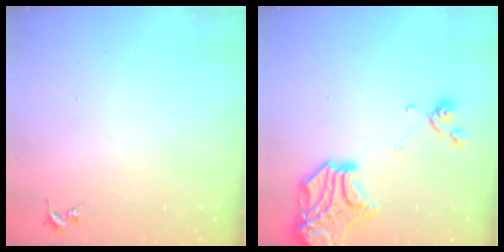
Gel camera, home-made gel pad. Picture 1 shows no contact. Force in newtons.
{"total": 15.9, "press": 15.6, "slide": 2.9}